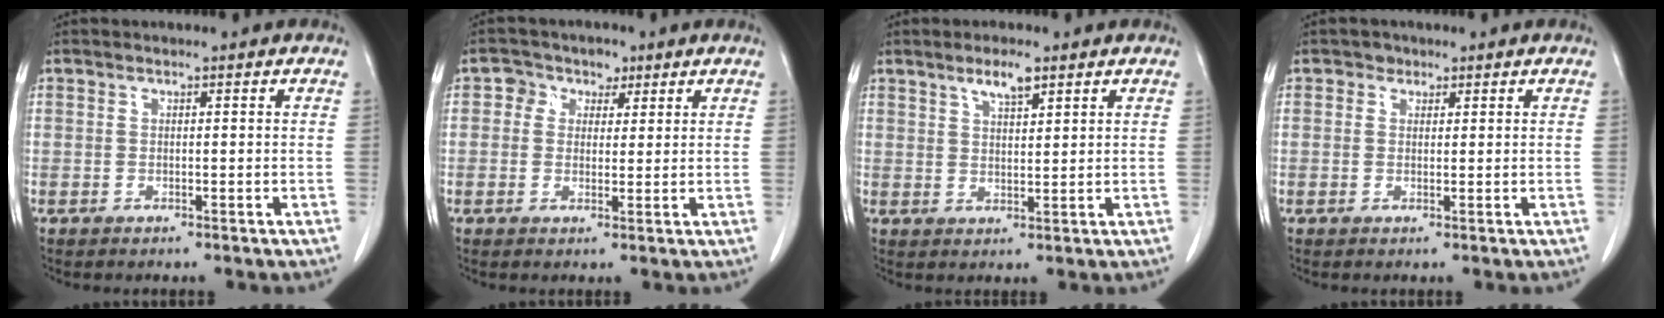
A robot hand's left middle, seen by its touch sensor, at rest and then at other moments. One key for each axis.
{"total": 4.0, "fx": 1.8, "fy": 3.3, "fz": 1.2, "tx": -0.017, "ty": 0.017, "tz": 0.028}
{"total": 3.7, "fx": 2.6, "fy": 0.7, "fz": 2.6, "tx": -0.049, "ty": 0.000, "tz": 0.046}
{"total": 1.4, "fx": 0.8, "fy": 1.1, "fz": 0.2, "tx": 0.001, "ty": -0.003, "tz": 0.008}